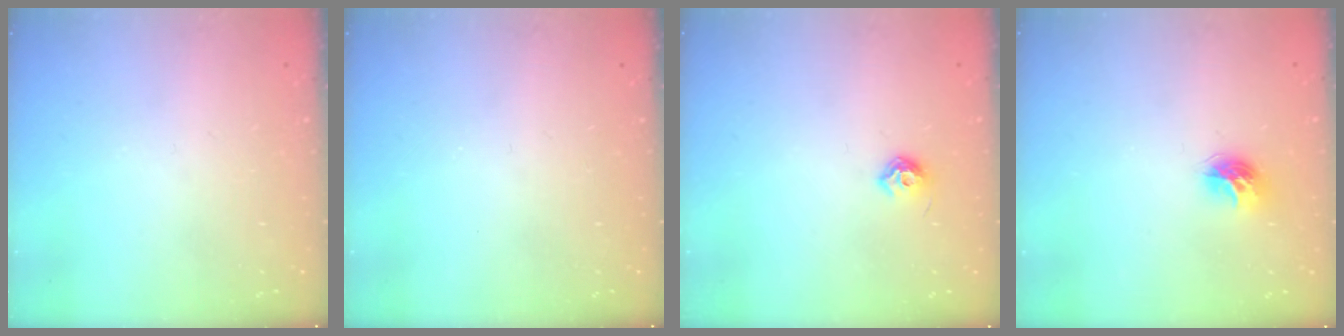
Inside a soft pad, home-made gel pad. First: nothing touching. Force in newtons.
{"total": 0.0}
{"total": 6.4, "press": 6.3, "slide": 1.1}
{"total": 8.6, "press": 8.6, "slide": 0.0}